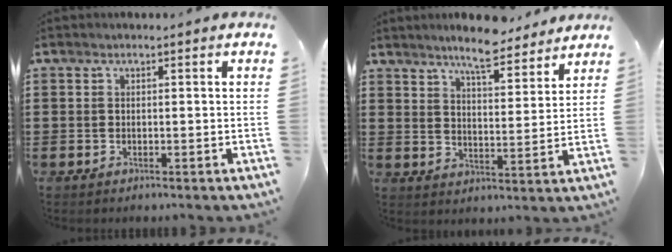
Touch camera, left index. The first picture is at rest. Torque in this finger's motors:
{"motor_torque": [2.14, 0.00, 0.41, 0.11]}